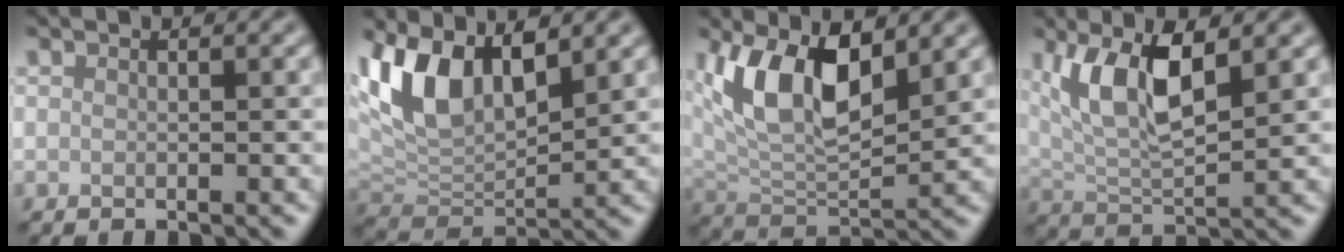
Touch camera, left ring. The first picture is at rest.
{"total": 8.0, "force": [3.5, 4.1, 6.0], "torque": [-0.123, 0.000, 0.062]}
{"total": 8.5, "force": [3.3, 3.9, 6.8], "torque": [-0.131, -0.006, 0.058]}
{"total": 7.1, "force": [2.6, 2.6, 6.1], "torque": [-0.122, -0.001, 0.050]}